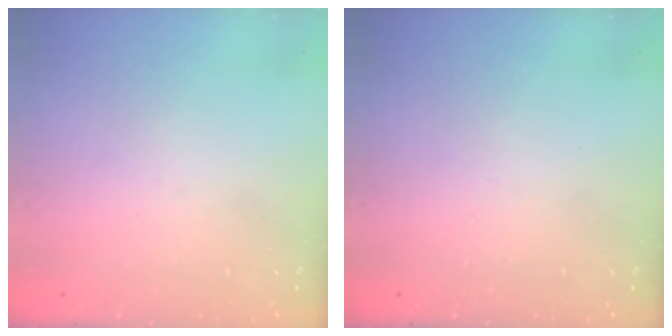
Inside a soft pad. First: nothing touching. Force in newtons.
{"total": 0.0}